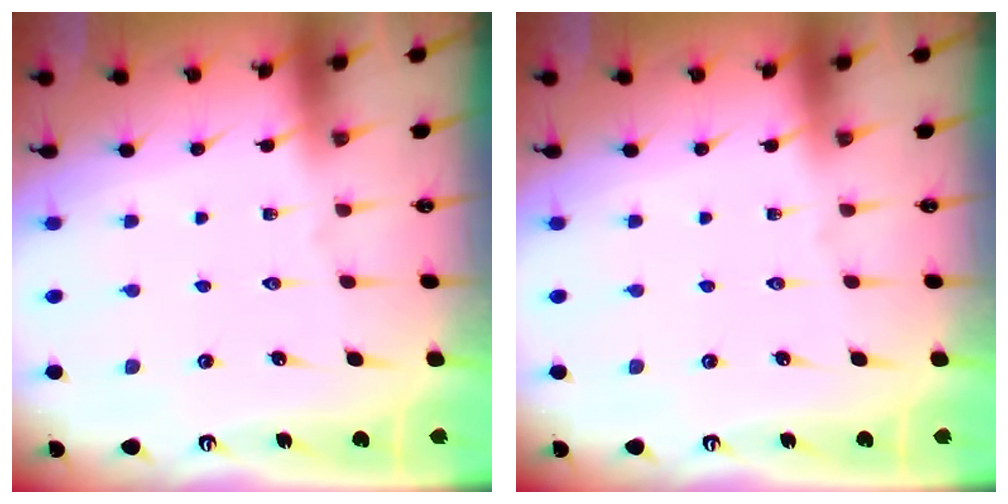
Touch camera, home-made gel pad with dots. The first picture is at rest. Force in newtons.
{"total": 0.0}